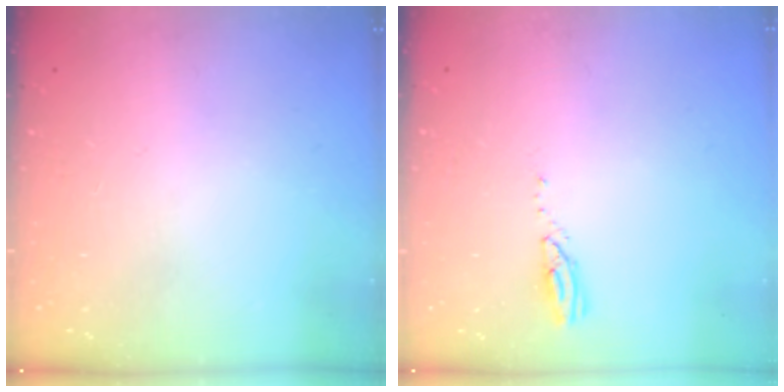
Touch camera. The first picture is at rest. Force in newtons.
{"total": 3.0, "press": 3.0, "slide": 0.1}